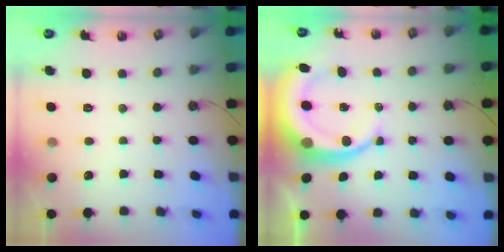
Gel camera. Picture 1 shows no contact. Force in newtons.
{"total": 11.1, "press": 11.1, "slide": 1.3}